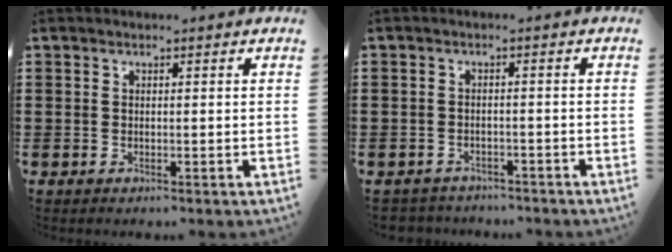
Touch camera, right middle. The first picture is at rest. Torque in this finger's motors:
{"motor_torque": [0.07, -0.03, 0.04, 0.05]}